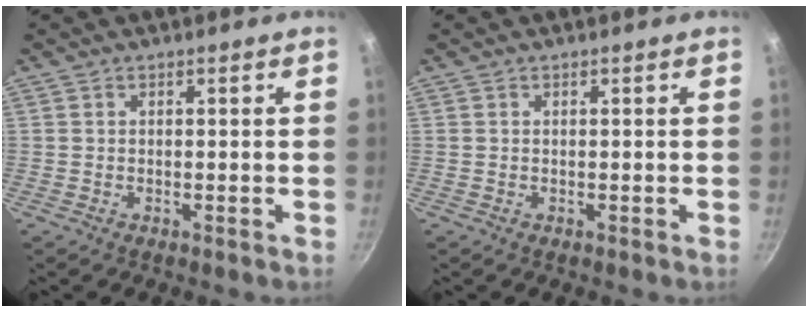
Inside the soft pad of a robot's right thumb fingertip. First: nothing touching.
{"total": 0.0}